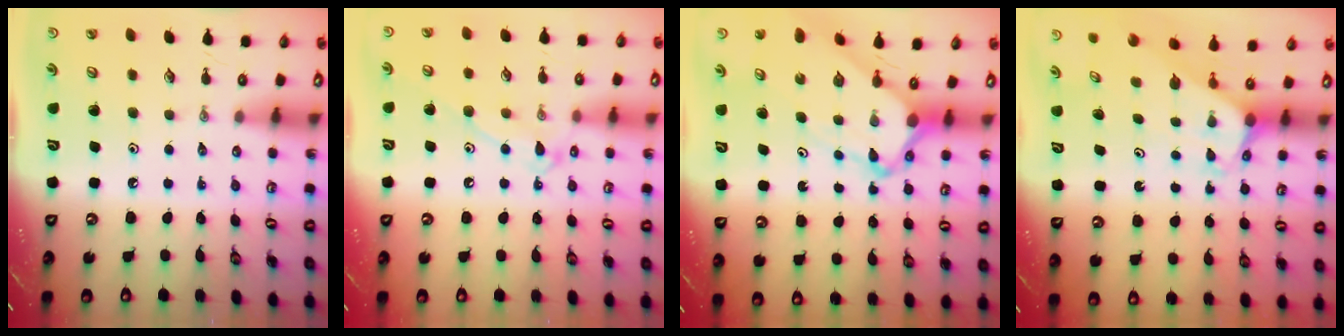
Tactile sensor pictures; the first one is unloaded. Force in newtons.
{"total": 11.0, "press": 11.0, "slide": 0.5}
{"total": 6.3, "press": 6.3, "slide": 0.5}
{"total": 2.0, "press": 2.0, "slide": 0.1}